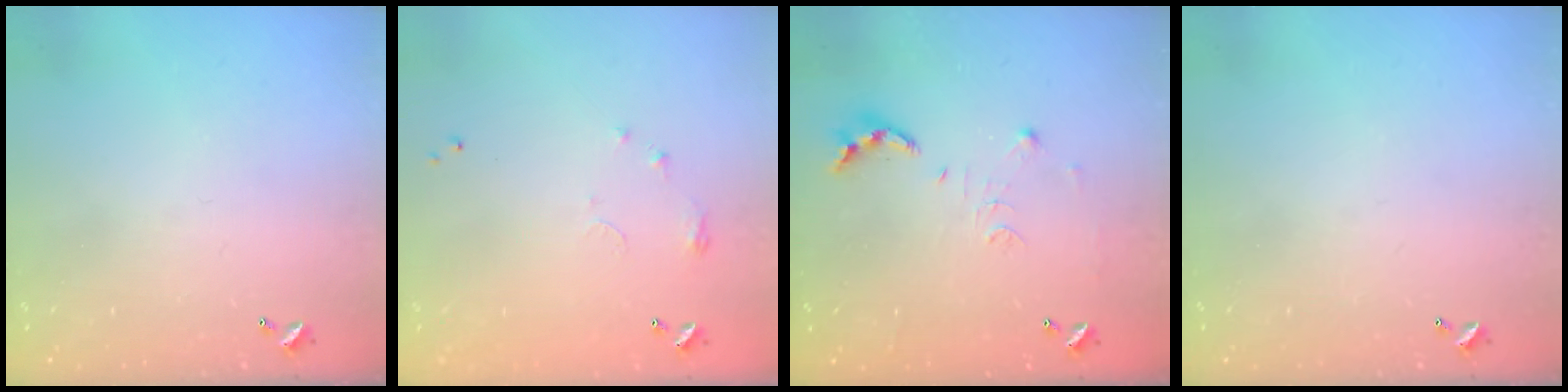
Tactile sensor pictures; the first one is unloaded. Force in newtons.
{"total": 6.3, "press": 6.3, "slide": 0.9}
{"total": 8.7, "press": 8.7, "slide": 0.8}
{"total": 0.0}